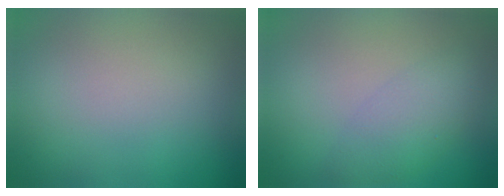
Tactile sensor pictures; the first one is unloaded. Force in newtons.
{"total": 1.9, "press": 1.9, "slide": 0.2}